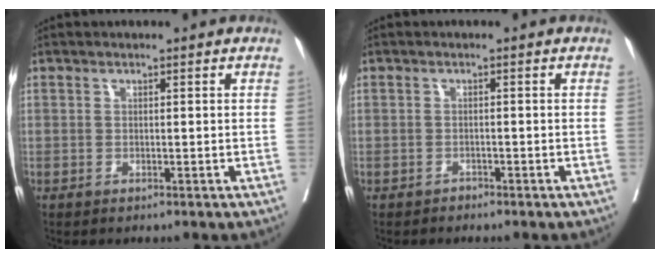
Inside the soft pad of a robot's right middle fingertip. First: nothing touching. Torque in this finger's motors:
{"motor_torque": [-0.81, -1.00, -0.18, -0.02]}